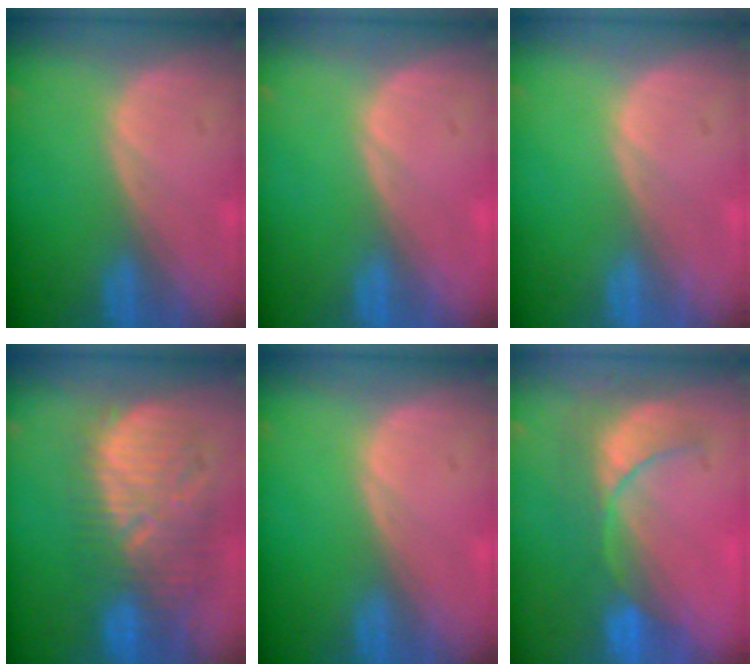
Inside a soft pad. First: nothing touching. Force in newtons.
{"total": 0.0}
{"total": 0.0}
{"total": 12.0, "press": 11.3, "slide": 4.1}
{"total": 0.0}
{"total": 8.5, "press": 7.9, "slide": 3.3}